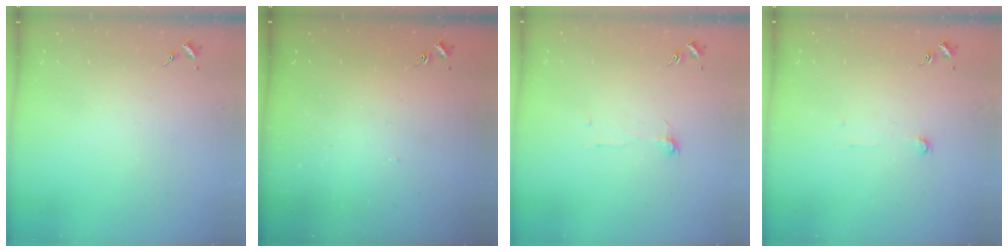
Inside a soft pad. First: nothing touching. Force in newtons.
{"total": 1.2, "press": 1.1, "slide": 0.1}
{"total": 4.3, "press": 4.3, "slide": 0.5}
{"total": 3.8, "press": 3.8, "slide": 0.3}